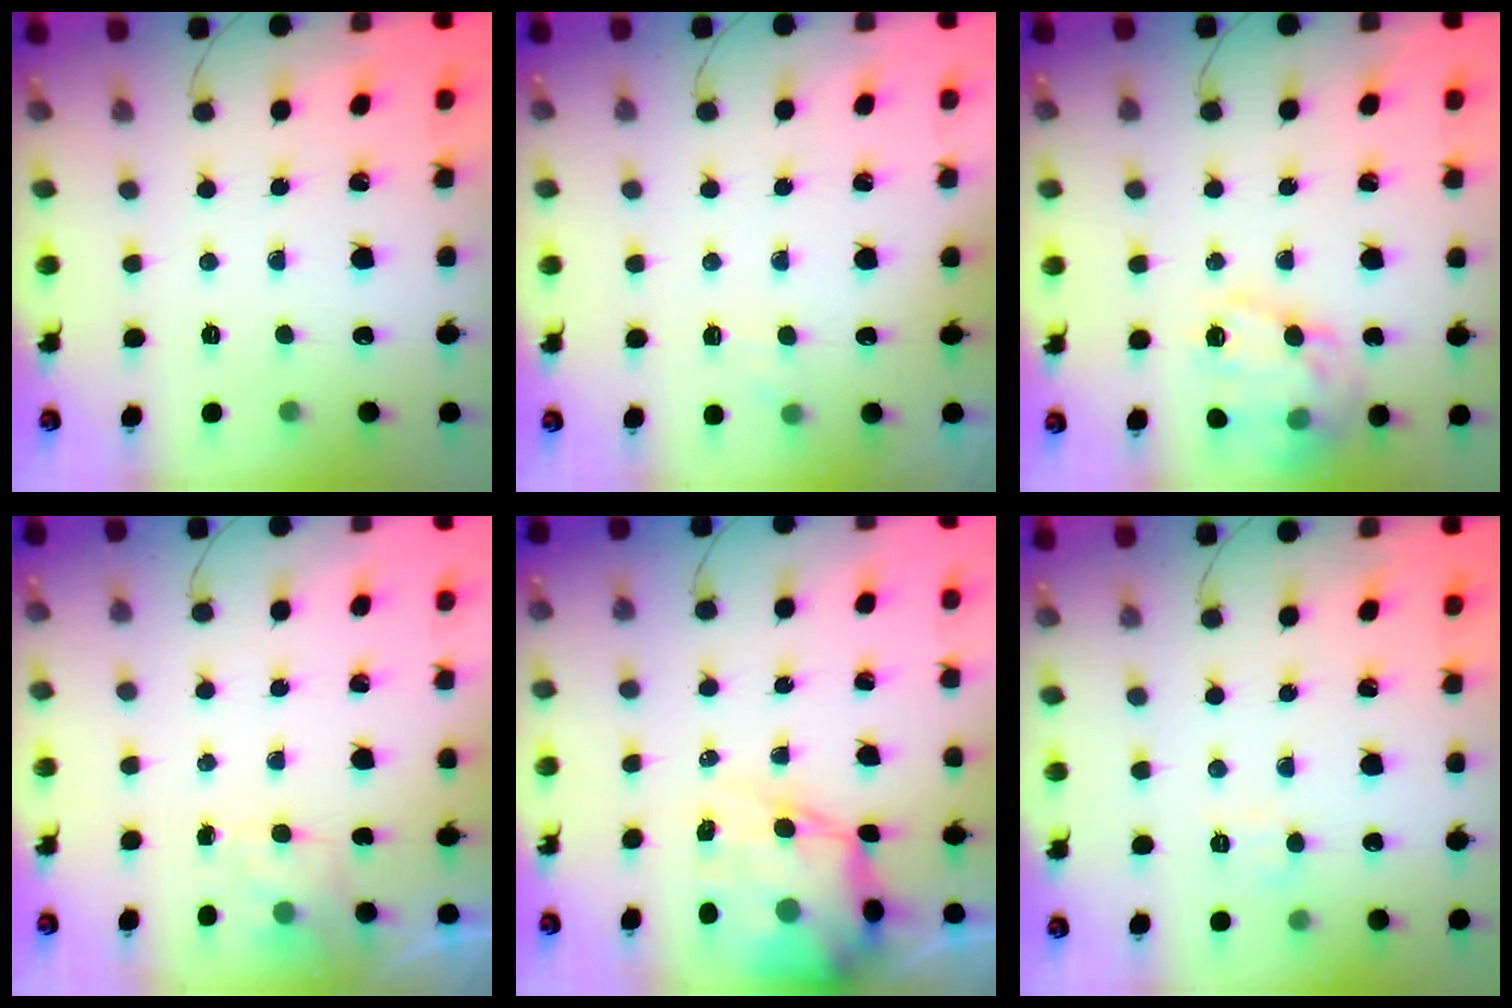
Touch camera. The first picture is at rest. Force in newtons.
{"total": 4.4, "press": 4.2, "slide": 1.3}
{"total": 17.9, "press": 17.8, "slide": 1.7}
{"total": 1.4, "press": 0.7, "slide": 1.2}
{"total": 12.2, "press": 11.7, "slide": 3.5}
{"total": 4.9, "press": 4.5, "slide": 1.7}